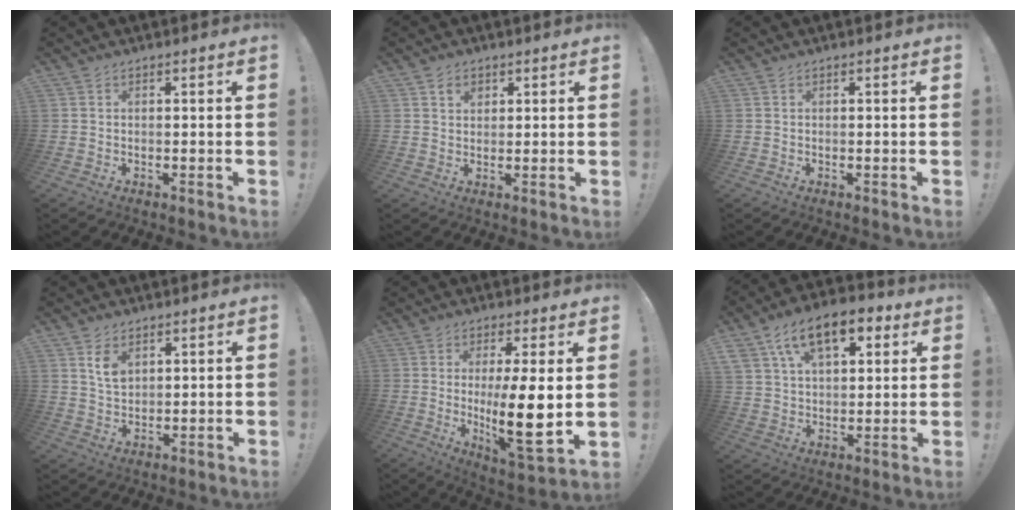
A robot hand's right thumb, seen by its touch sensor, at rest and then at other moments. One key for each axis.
{"total": 2.8, "fx": 1.3, "fy": 2.0, "fz": 1.3, "tx": -0.012, "ty": -0.004, "tz": 0.021}
{"total": 0.0}
{"total": 5.6, "fx": 2.9, "fy": 3.6, "fz": 3.2, "tx": -0.043, "ty": -0.014, "tz": 0.051}
{"total": 14.7, "fx": 0.4, "fy": 3.5, "fz": 14.3, "tx": -0.221, "ty": -0.024, "tz": 0.011}
{"total": 15.8, "fx": 7.9, "fy": 9.2, "fz": 10.1, "tx": -0.172, "ty": -0.024, "tz": 0.145}